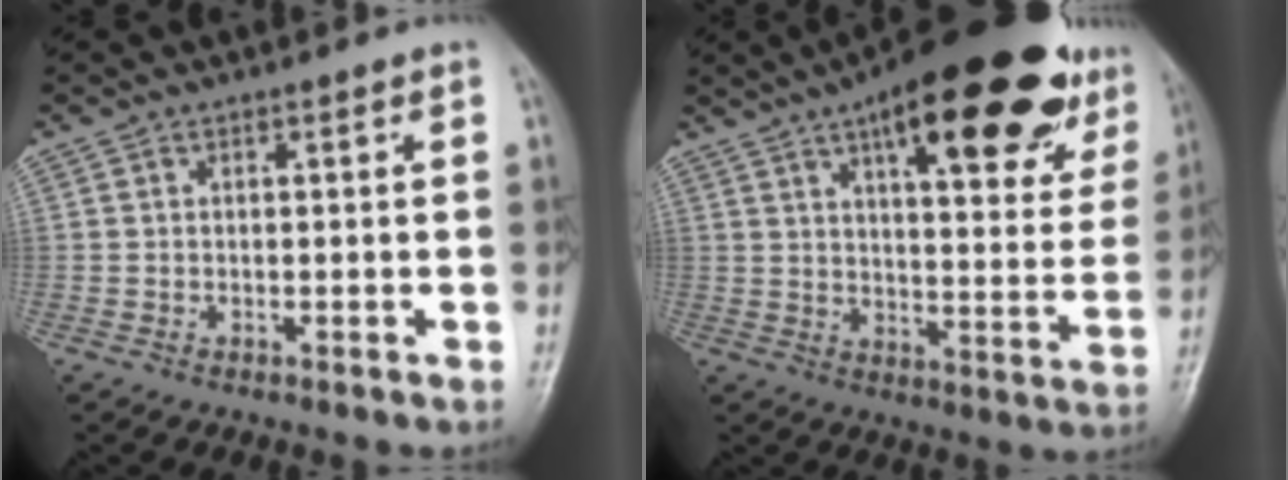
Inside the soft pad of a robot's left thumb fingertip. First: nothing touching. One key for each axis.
{"total": 26.8, "fx": 15.8, "fy": 9.2, "fz": 19.6, "tx": -0.247, "ty": -0.028, "tz": 0.218}